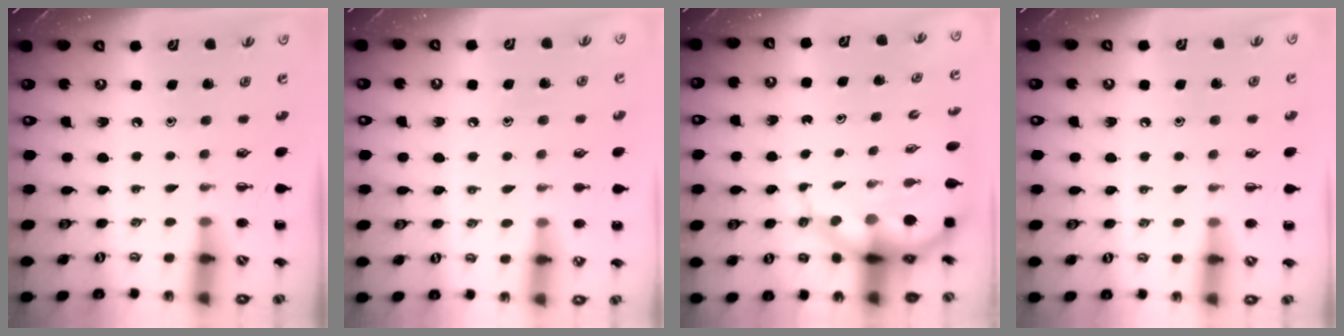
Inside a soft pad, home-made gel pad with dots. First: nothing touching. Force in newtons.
{"total": 7.0, "press": 6.7, "slide": 2.2}
{"total": 8.3, "press": 7.9, "slide": 2.3}
{"total": 5.6, "press": 5.4, "slide": 1.4}